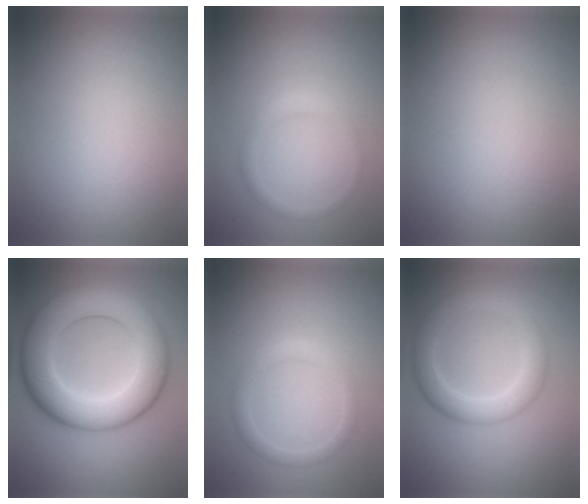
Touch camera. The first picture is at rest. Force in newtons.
{"total": 1.2, "press": 1.2, "slide": 0.0}
{"total": 0.0}
{"total": 10.6, "press": 10.6, "slide": 0.1}
{"total": 2.0, "press": 2.0, "slide": 0.3}
{"total": 4.1, "press": 4.0, "slide": 0.3}